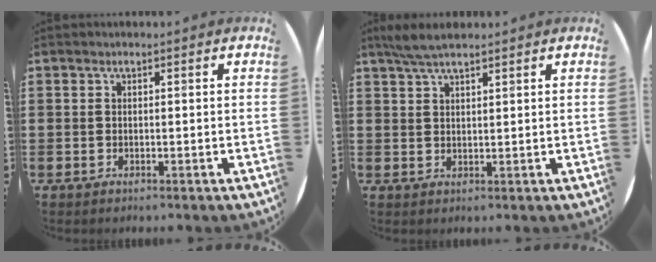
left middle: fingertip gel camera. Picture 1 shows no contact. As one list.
[{"total": 3.9, "force": [3.1, 0.6, 2.2], "torque": [-0.049, 0.004, 0.057]}]